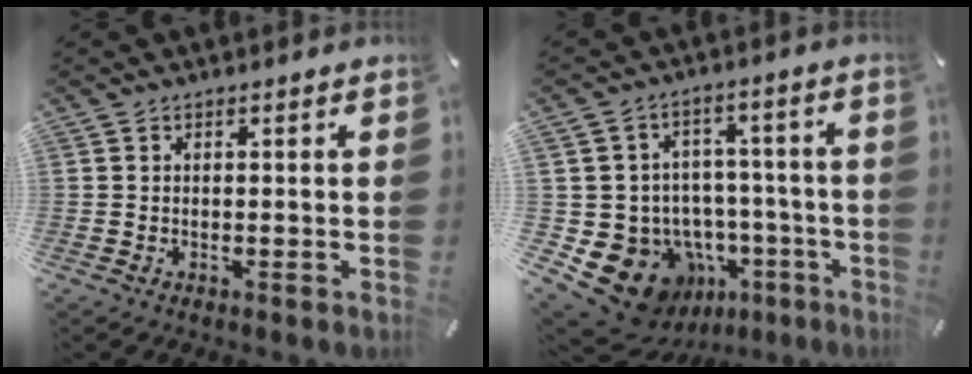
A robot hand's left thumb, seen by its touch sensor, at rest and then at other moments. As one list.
[{"total": 14.0, "force": [-5.6, 11.9, 4.8], "torque": [-0.082, 0.022, -0.069]}]